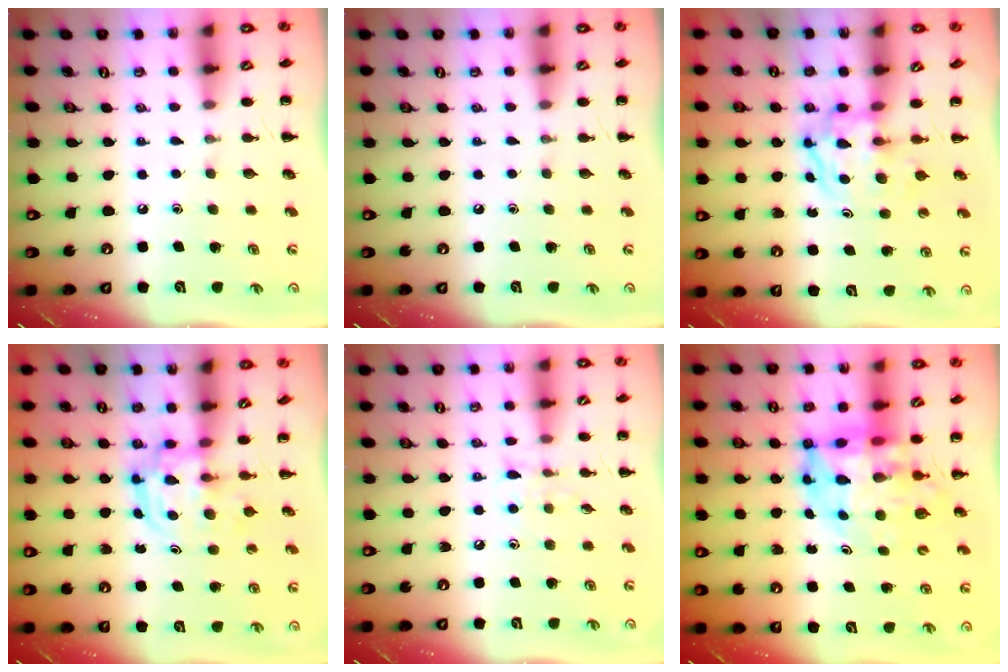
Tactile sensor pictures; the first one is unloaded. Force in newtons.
{"total": 0.0}
{"total": 3.7, "press": 3.7, "slide": 0.4}
{"total": 2.9, "press": 2.9, "slide": 0.3}
{"total": 6.1, "press": 5.7, "slide": 2.1}
{"total": 11.0, "press": 10.4, "slide": 3.4}